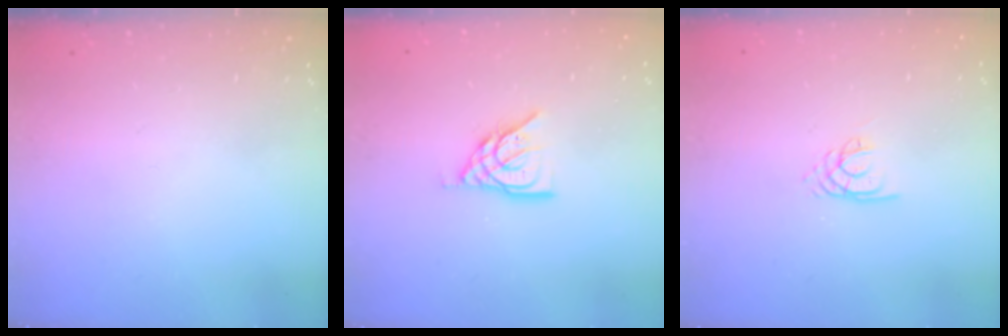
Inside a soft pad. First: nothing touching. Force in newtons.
{"total": 9.2, "press": 9.2, "slide": 0.4}
{"total": 1.9, "press": 1.8, "slide": 0.3}